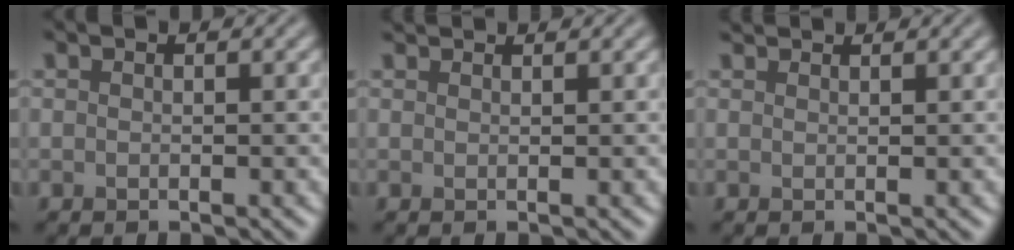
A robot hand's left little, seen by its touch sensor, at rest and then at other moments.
{"total": 1.7, "force": [1.7, 0.1, 0.4], "torque": [-0.014, 0.000, 0.018]}
{"total": 1.7, "force": [1.7, 0.1, 0.4], "torque": [-0.012, 0.001, 0.020]}